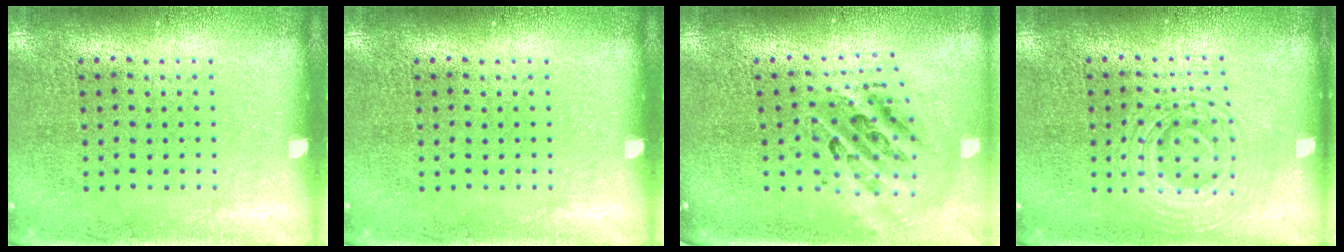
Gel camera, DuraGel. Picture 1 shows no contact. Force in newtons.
{"total": 0.0}
{"total": 1.6, "press": 1.4, "slide": 0.8}
{"total": 3.0, "press": 2.9, "slide": 0.5}